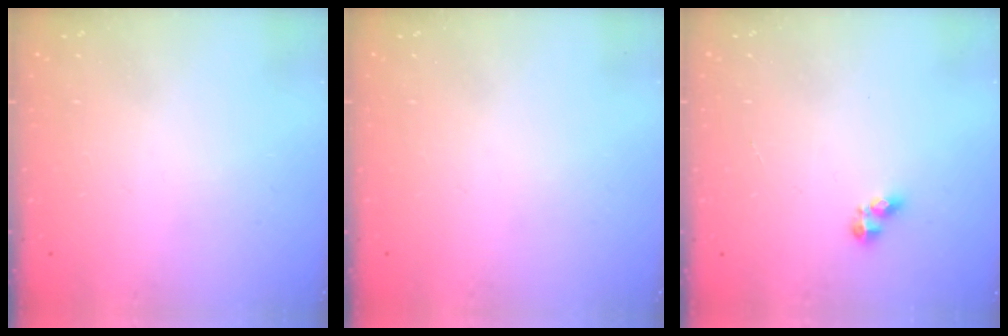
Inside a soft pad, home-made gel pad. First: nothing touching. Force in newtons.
{"total": 0.0}
{"total": 3.4, "press": 3.4, "slide": 0.6}